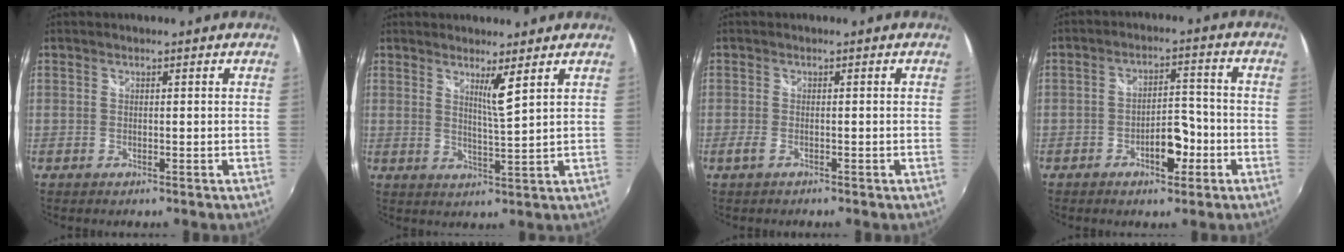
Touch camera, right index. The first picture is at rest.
{"total": 3.8, "force": [2.4, -0.6, 2.9], "torque": [-0.051, -0.013, 0.033]}
{"total": 1.6, "force": [-1.0, 0.5, 1.1], "torque": [-0.026, -0.004, -0.022]}
{"total": 6.2, "force": [-3.0, 2.9, 4.6], "torque": [-0.076, 0.010, -0.038]}